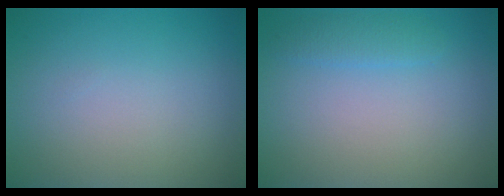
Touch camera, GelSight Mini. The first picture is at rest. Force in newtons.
{"total": 1.3, "press": 1.3, "slide": 0.1}